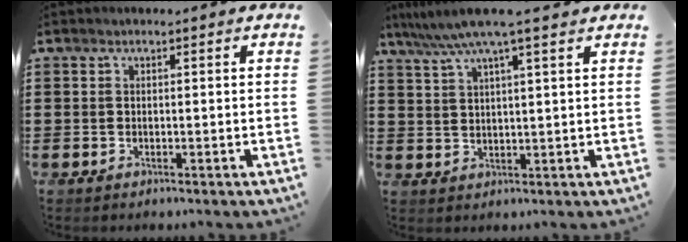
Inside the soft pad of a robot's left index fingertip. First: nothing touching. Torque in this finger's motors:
{"motor_torque": [1.48, -0.66, 0.62, 0.21]}